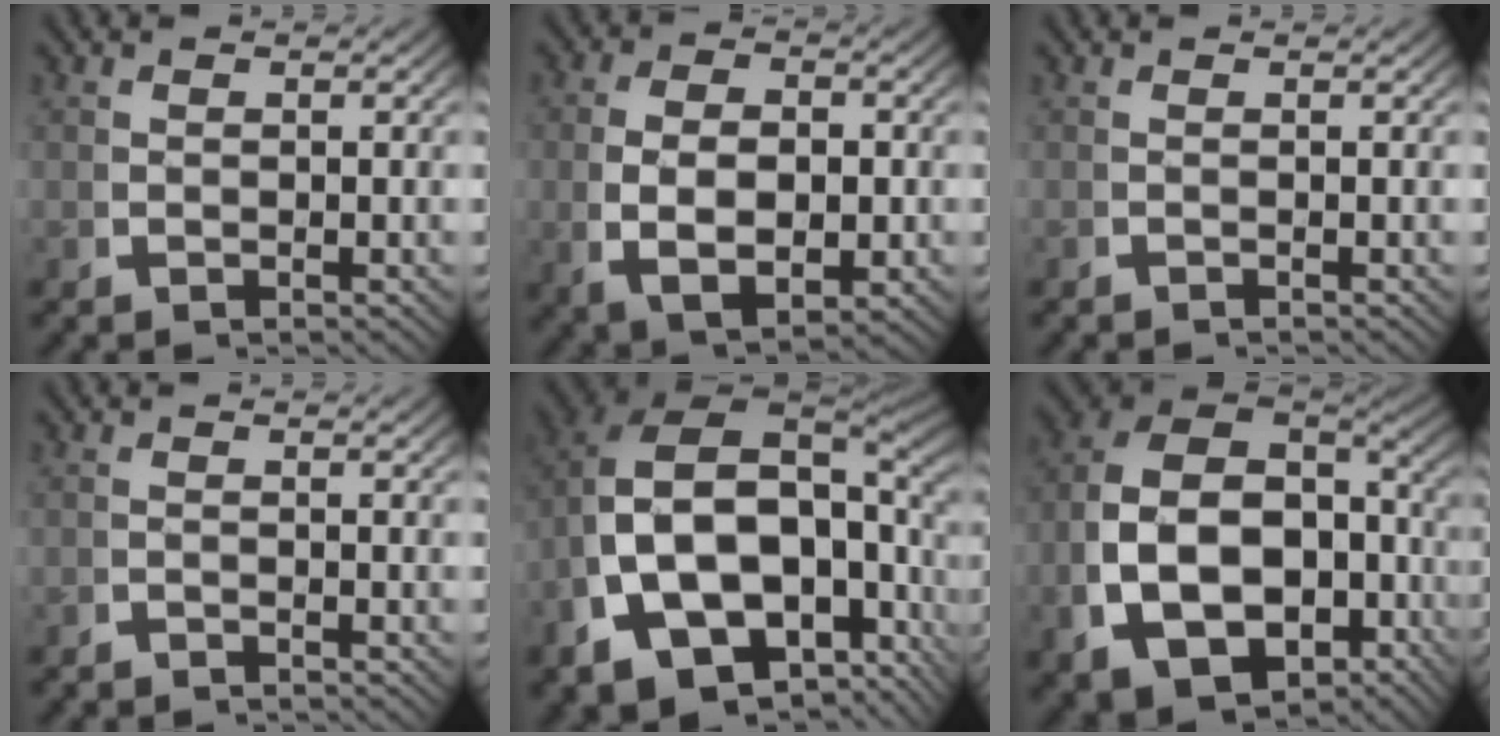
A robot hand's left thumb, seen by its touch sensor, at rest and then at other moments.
{"total": 7.4, "force": [-1.0, 4.5, 5.8], "torque": [-0.122, -0.027, 0.004]}
{"total": 1.0, "force": [-0.4, -0.9, -0.2], "torque": [0.007, 0.005, -0.005]}
{"total": 1.3, "force": [-1.0, -0.8, -0.2], "torque": [0.007, 0.002, -0.016]}
{"total": 19.5, "force": [-1.2, 13.5, 14.0], "torque": [-0.287, -0.042, -0.007]}
{"total": 15.5, "force": [-1.4, 10.7, 11.1], "torque": [-0.246, -0.048, 0.007]}